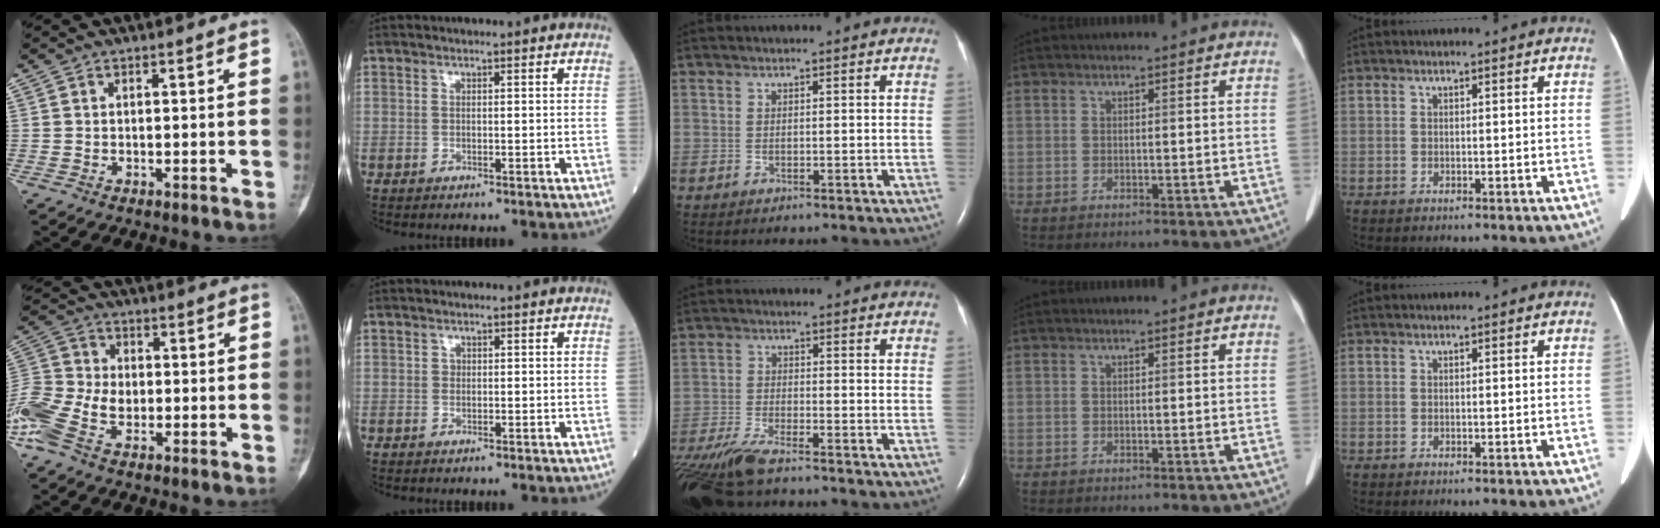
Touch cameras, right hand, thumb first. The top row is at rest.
{"thumb": {"total": 12.9, "force": [-3.9, 8.4, 9.0], "torque": [-0.216, 0.020, -0.080]}, "middle": {"total": 10.7, "force": [-8.9, 1.5, 5.8], "torque": [-0.113, -0.027, -0.156]}}